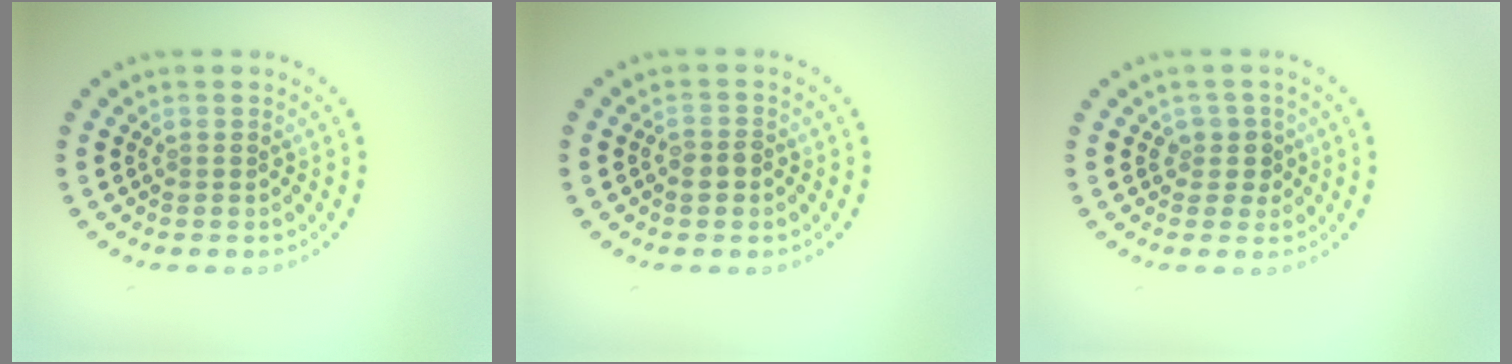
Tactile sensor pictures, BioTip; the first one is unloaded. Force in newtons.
{"total": 1.6, "press": 1.4, "slide": 0.7}
{"total": 1.7, "press": 1.5, "slide": 1.0}